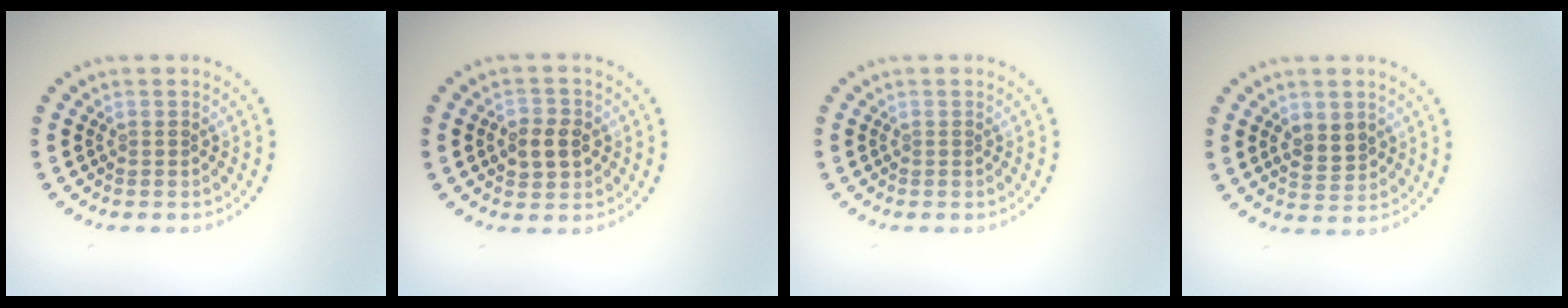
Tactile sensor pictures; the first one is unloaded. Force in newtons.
{"total": 2.9, "press": 2.9, "slide": 0.4}
{"total": 0.0}
{"total": 2.4, "press": 2.4, "slide": 0.5}